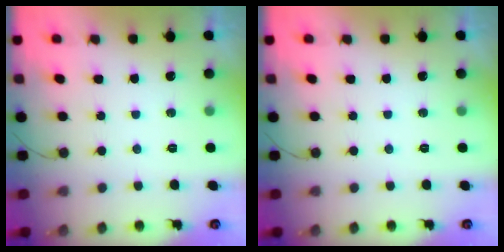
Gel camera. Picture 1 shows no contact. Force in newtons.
{"total": 0.0}